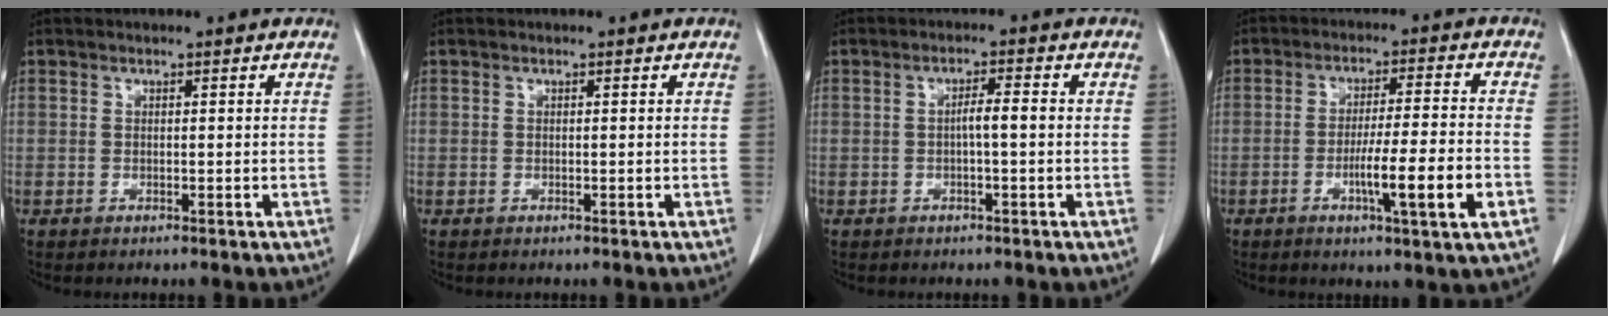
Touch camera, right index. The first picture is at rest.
{"total": 0.0}
{"total": 2.6, "force": [-0.3, 0.2, 2.6], "torque": [-0.043, 0.004, -0.005]}
{"total": 10.0, "force": [-3.4, -0.5, 9.4], "torque": [-0.159, -0.010, -0.054]}